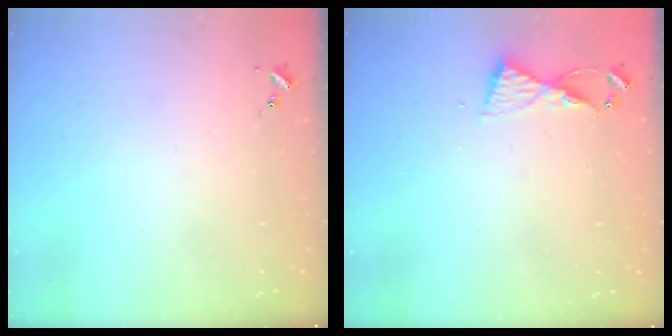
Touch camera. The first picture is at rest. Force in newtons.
{"total": 6.0, "press": 6.0, "slide": 0.6}